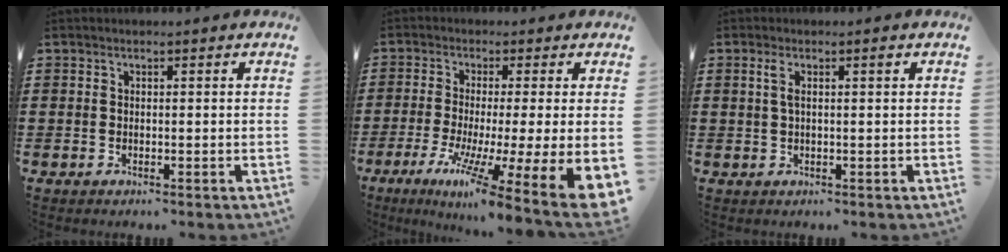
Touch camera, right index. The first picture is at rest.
{"total": 7.0, "force": [-2.2, -0.1, 6.7], "torque": [-0.124, -0.049, -0.045]}
{"total": 2.3, "force": [0.6, 0.3, 2.1], "torque": [-0.043, 0.002, 0.008]}